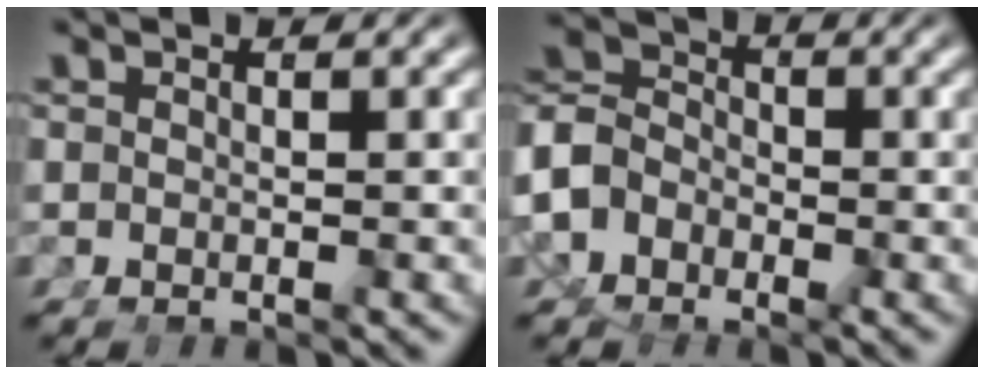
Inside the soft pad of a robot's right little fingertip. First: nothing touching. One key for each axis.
{"total": 8.1, "fx": -1.9, "fy": 7.2, "fz": 3.1, "tx": -0.084, "ty": -0.026, "tz": -0.032}